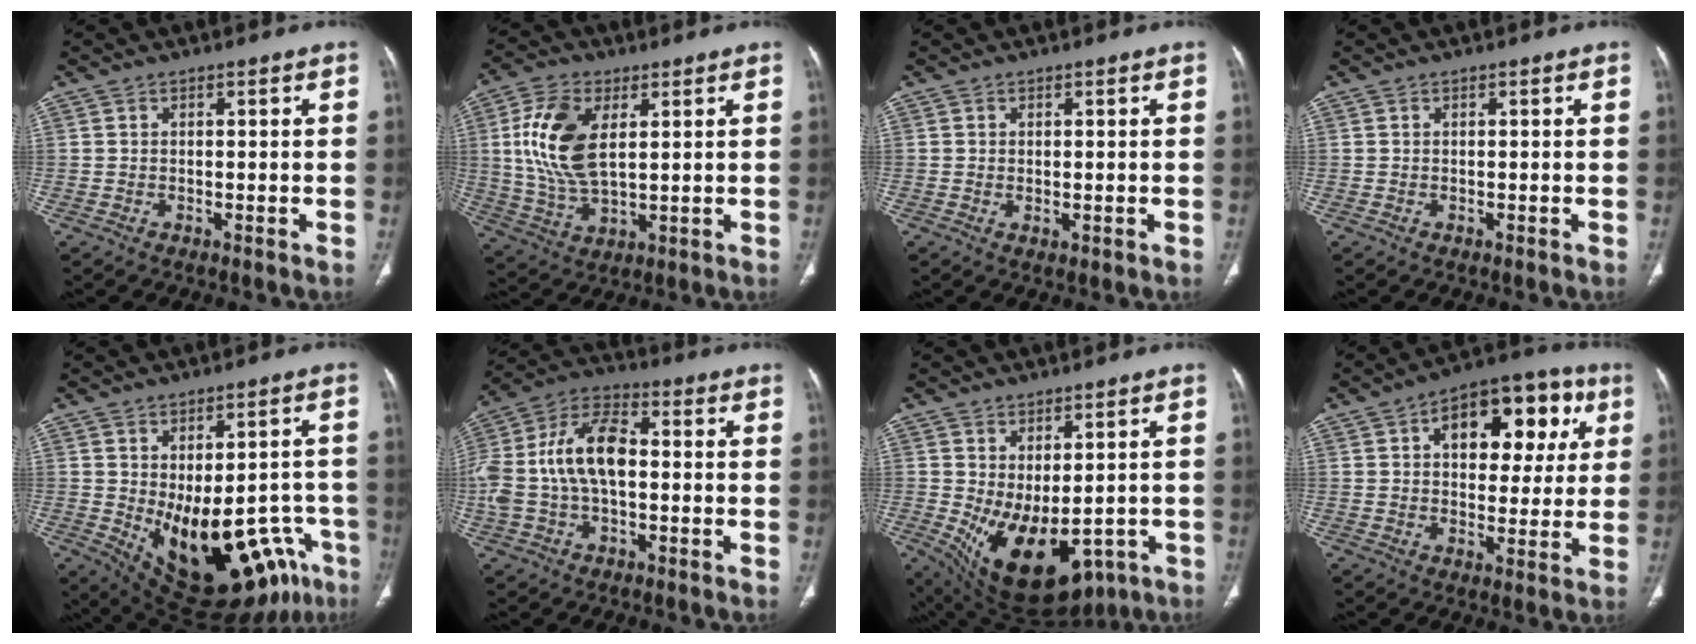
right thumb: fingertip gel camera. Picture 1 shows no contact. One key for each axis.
{"total": 13.8, "fx": 3.4, "fy": 7.3, "fz": 11.3, "tx": -0.232, "ty": -0.009, "tz": 0.070}
{"total": 1.1, "fx": 0.0, "fy": 0.5, "fz": 1.0, "tx": -0.020, "ty": -0.007, "tz": 0.006}
{"total": 0.0}
{"total": 23.4, "fx": -9.0, "fy": 11.7, "fz": 18.2, "tx": -0.189, "ty": 0.008, "tz": -0.099}
{"total": 15.6, "fx": -0.2, "fy": 8.8, "fz": 12.9, "tx": -0.269, "ty": 0.042, "tz": -0.009}
{"total": 17.6, "fx": -5.2, "fy": 9.7, "fz": 13.7, "tx": -0.211, "ty": -0.012, "tz": -0.044}
{"total": 17.5, "fx": 5.7, "fy": 10.1, "fz": 13.1, "tx": -0.122, "ty": 0.015, "tz": 0.075}